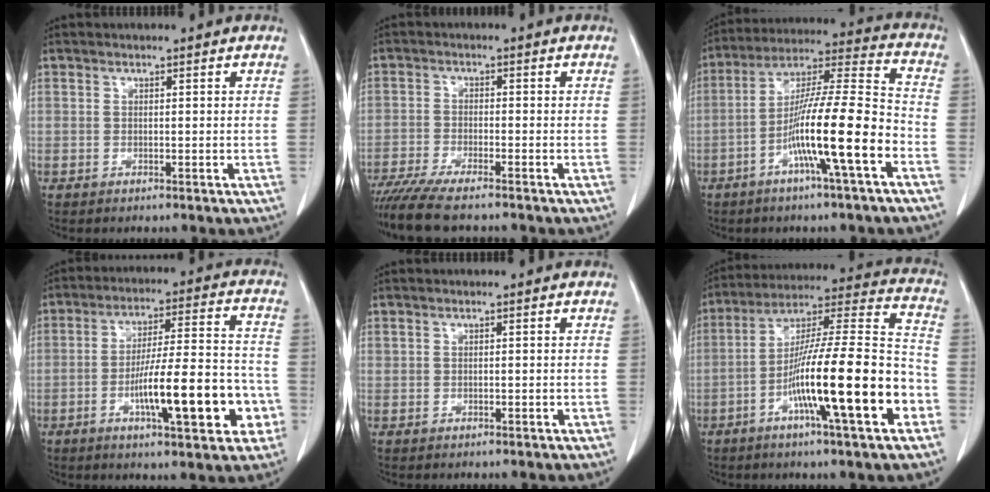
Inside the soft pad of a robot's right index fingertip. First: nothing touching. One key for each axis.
{"total": 9.9, "fx": -8.4, "fy": 0.9, "fz": 5.2, "tx": -0.083, "ty": -0.021, "tz": -0.137}
{"total": 15.2, "fx": -5.9, "fy": -0.2, "fz": 14.1, "tx": -0.250, "ty": 0.006, "tz": -0.108}
{"total": 15.4, "fx": -4.9, "fy": 3.0, "fz": 14.3, "tx": -0.223, "ty": 0.017, "tz": -0.072}
{"total": 0.0}
{"total": 20.8, "fx": -7.1, "fy": 1.2, "fz": 19.5, "tx": -0.304, "ty": -0.002, "tz": -0.121}